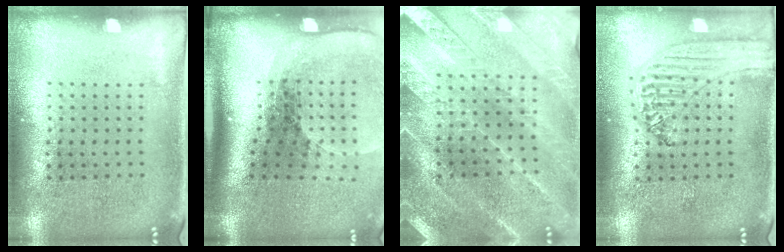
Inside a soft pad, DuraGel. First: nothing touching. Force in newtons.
{"total": 2.4, "press": 1.7, "slide": 1.7}
{"total": 2.5, "press": 2.5, "slide": 0.2}
{"total": 1.2, "press": 1.2, "slide": 0.2}